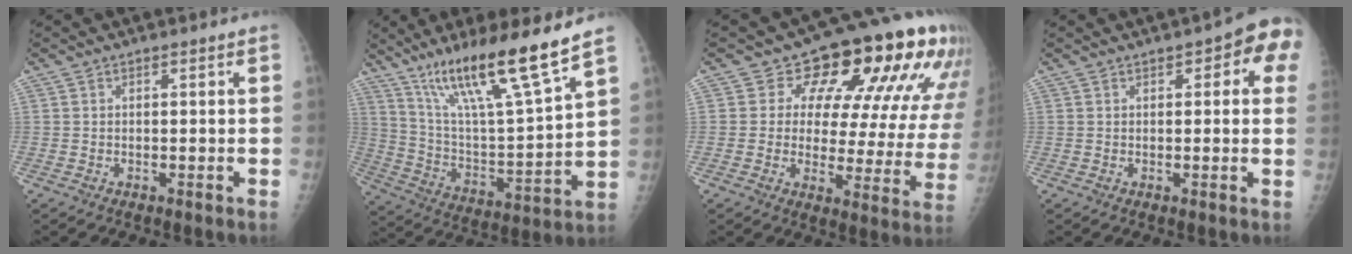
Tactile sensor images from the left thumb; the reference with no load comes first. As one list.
[{"total": 19.5, "force": [13.7, 1.1, 13.8], "torque": [-0.220, -0.067, 0.248]}, {"total": 19.9, "force": [10.9, 10.0, 13.4], "torque": [-0.125, -0.039, 0.126]}, {"total": 7.6, "force": [2.8, 3.0, 6.4], "torque": [-0.046, 0.005, 0.020]}]